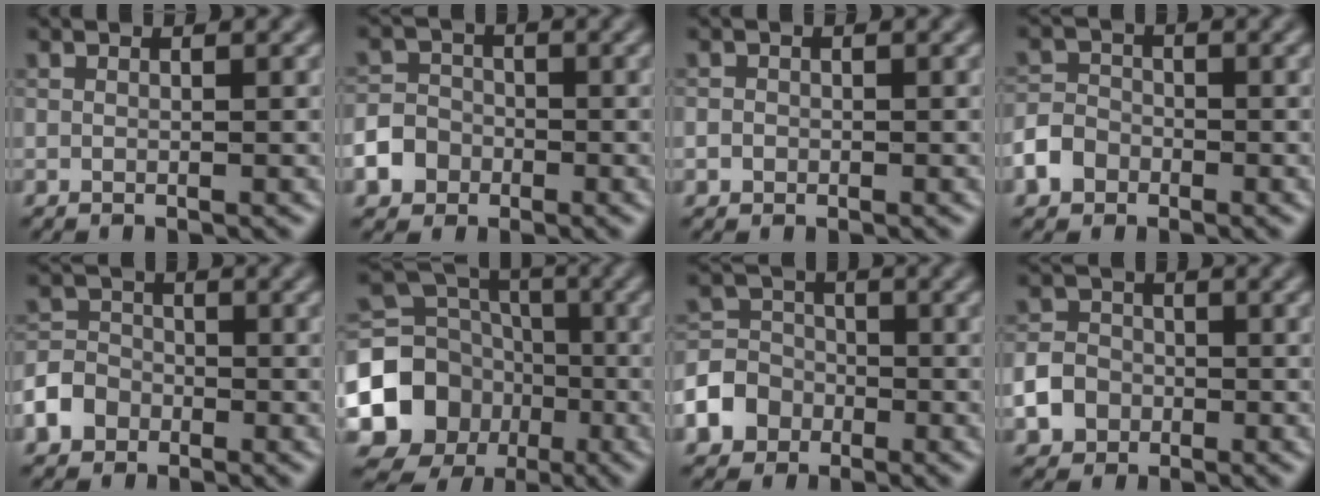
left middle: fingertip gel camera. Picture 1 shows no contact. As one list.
[{"total": 5.4, "force": [-2.9, 4.4, 1.2], "torque": [-0.009, -0.008, -0.067]}, {"total": 0.8, "force": [-0.3, 0.7, 0.1], "torque": [0.006, 0.001, -0.007]}, {"total": 3.7, "force": [-2.2, 2.8, 1.1], "torque": [-0.012, -0.006, -0.045]}, {"total": 4.8, "force": [-2.7, 3.8, 1.2], "torque": [-0.008, -0.006, -0.059]}, {"total": 10.5, "force": [-3.3, 9.0, 4.1], "torque": [-0.094, -0.013, -0.065]}, {"total": 6.2, "force": [-2.9, 5.3, 1.5], "torque": [-0.019, -0.003, -0.078]}, {"total": 5.1, "force": [-2.5, 4.1, 1.5], "torque": [-0.013, -0.012, -0.057]}]